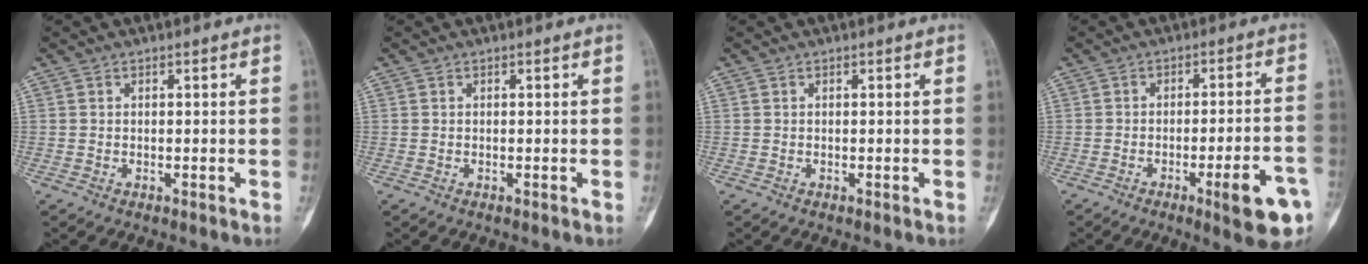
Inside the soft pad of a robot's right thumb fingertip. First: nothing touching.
{"total": 0.0}
{"total": 0.0}
{"total": 11.0, "force": [-5.0, 1.8, 9.6], "torque": [-0.119, 0.020, -0.061]}